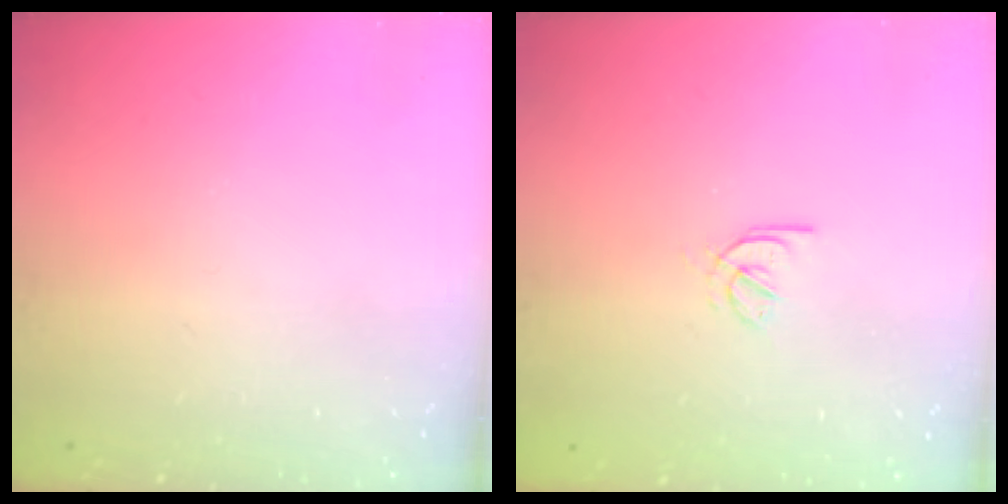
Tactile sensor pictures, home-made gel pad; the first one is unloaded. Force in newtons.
{"total": 2.9, "press": 2.8, "slide": 0.8}